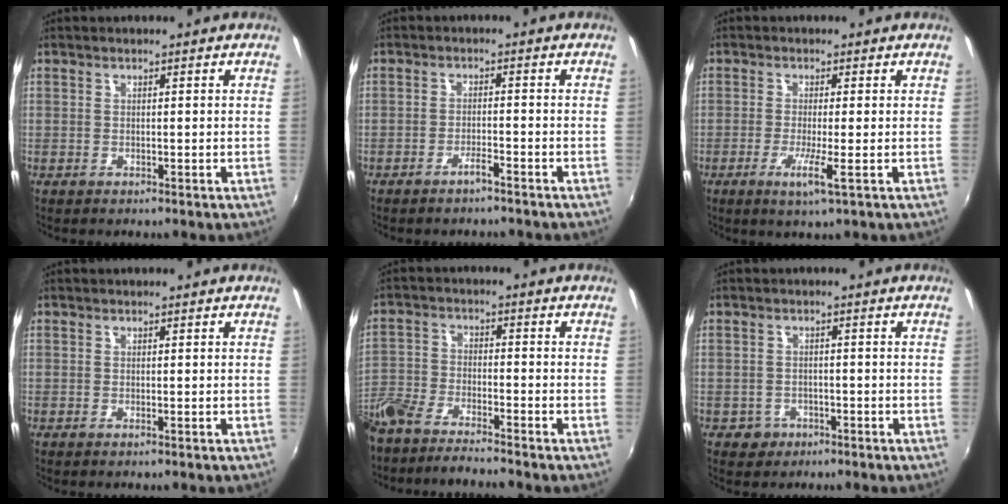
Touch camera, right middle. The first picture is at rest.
{"total": 2.4, "force": [-2.1, 0.2, 1.0], "torque": [-0.031, 0.000, -0.034]}
{"total": 4.2, "force": [-1.6, -0.5, 3.8], "torque": [-0.082, -0.015, -0.034]}
{"total": 0.0}
{"total": 10.6, "force": [-9.2, 1.8, 4.9], "torque": [-0.128, -0.021, -0.178]}
{"total": 3.5, "force": [-1.6, 3.0, 0.6], "torque": [-0.022, 0.001, -0.023]}